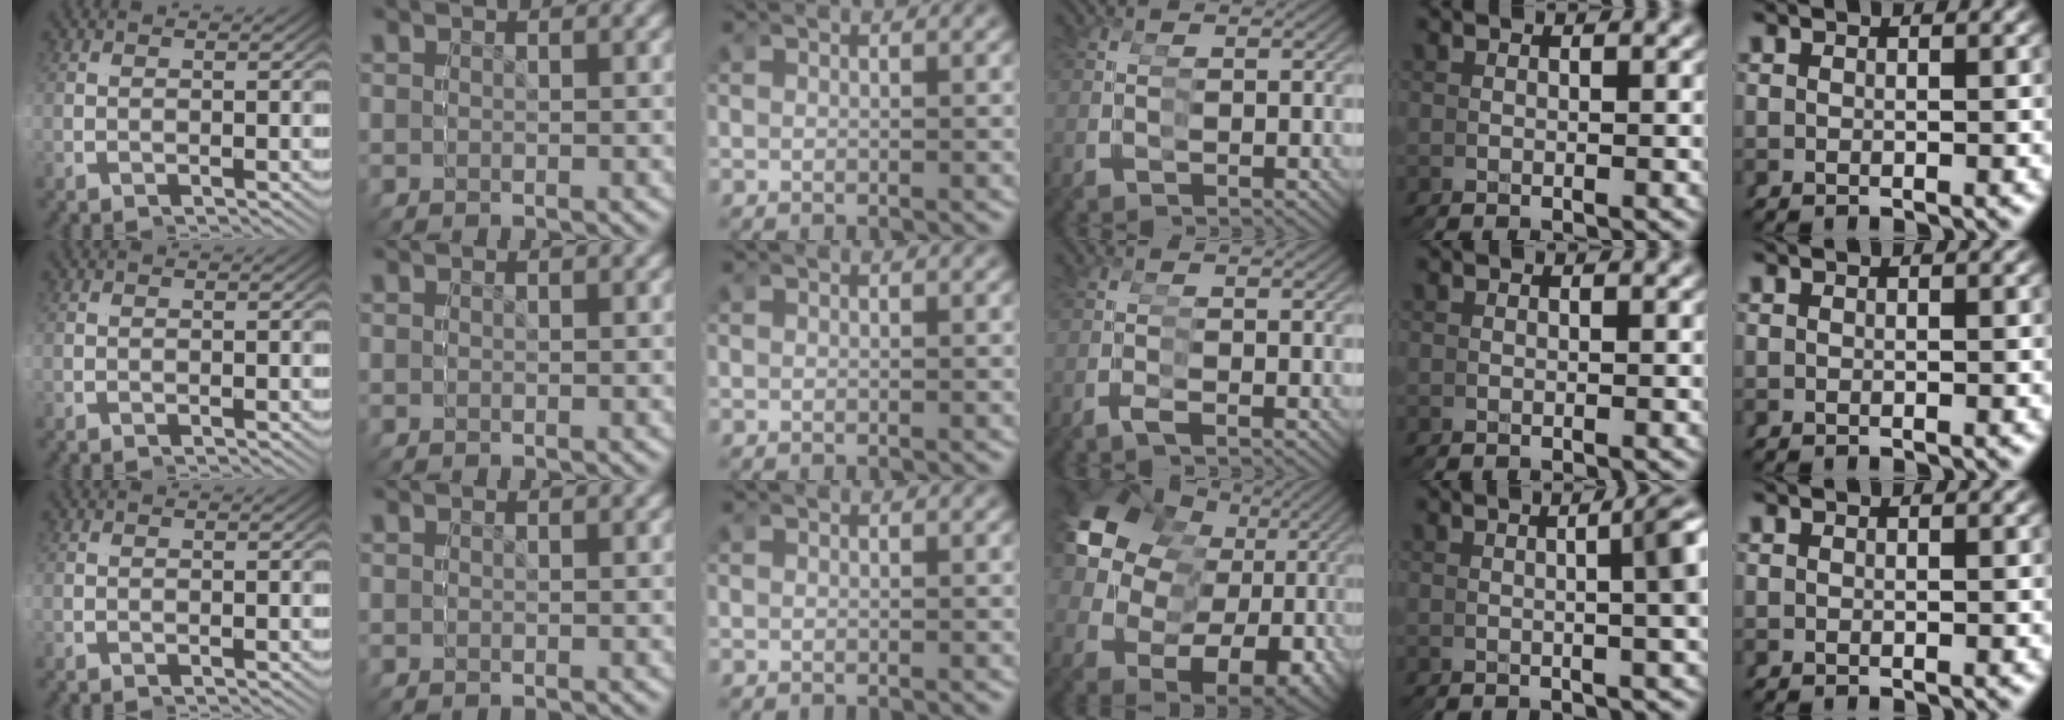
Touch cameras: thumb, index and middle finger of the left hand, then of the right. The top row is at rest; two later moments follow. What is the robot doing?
{"motion": "grasp_and_lifting", "object": "glue stick"}